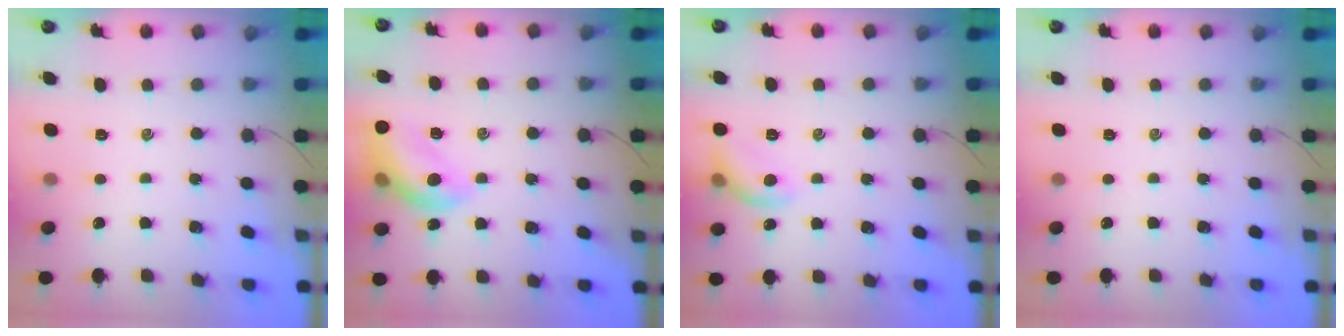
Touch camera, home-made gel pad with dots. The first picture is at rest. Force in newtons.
{"total": 14.4, "press": 14.4, "slide": 1.5}
{"total": 9.8, "press": 9.8, "slide": 0.2}
{"total": 0.0}